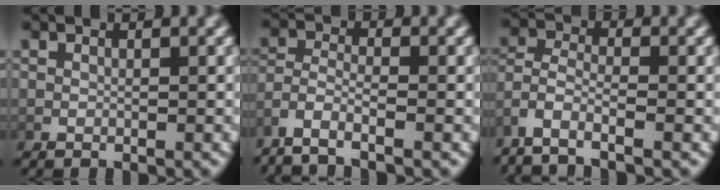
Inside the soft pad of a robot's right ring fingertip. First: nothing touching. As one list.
[{"total": 4.2, "force": [-2.6, 2.2, 2.4], "torque": [-0.076, -0.021, -0.037]}, {"total": 4.6, "force": [-2.2, 2.9, 2.7], "torque": [-0.087, -0.024, -0.032]}]